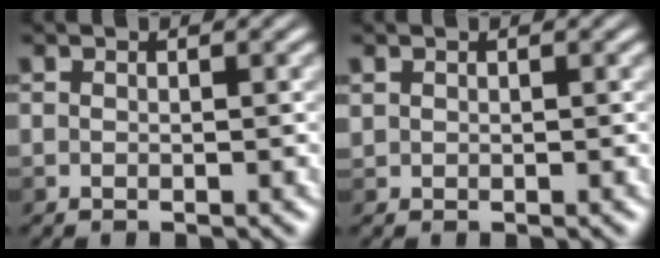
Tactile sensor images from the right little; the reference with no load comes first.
{"total": 0.6, "force": [0.5, 0.3, 0.0], "torque": [-0.003, 0.001, 0.013]}